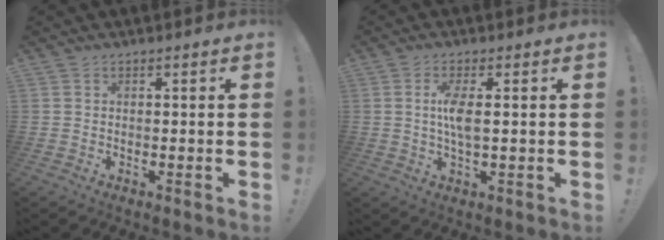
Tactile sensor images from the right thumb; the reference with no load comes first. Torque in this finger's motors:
{"motor_torque": [2.48, 2.53, 0.69, -0.03, 0.01]}